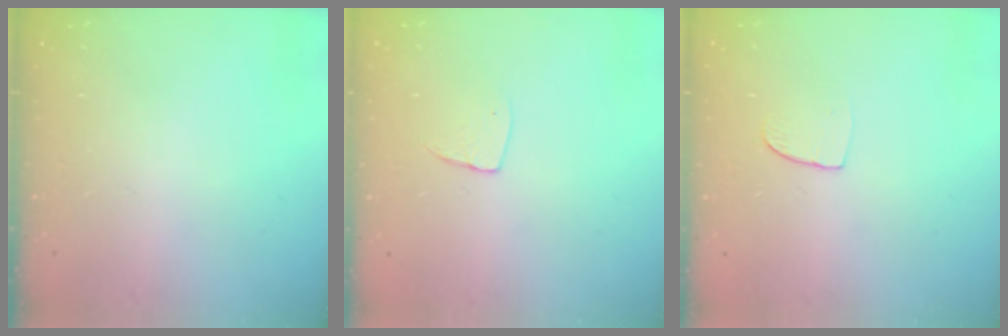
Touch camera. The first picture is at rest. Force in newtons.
{"total": 5.0, "press": 5.0, "slide": 0.3}
{"total": 6.0, "press": 6.0, "slide": 0.4}